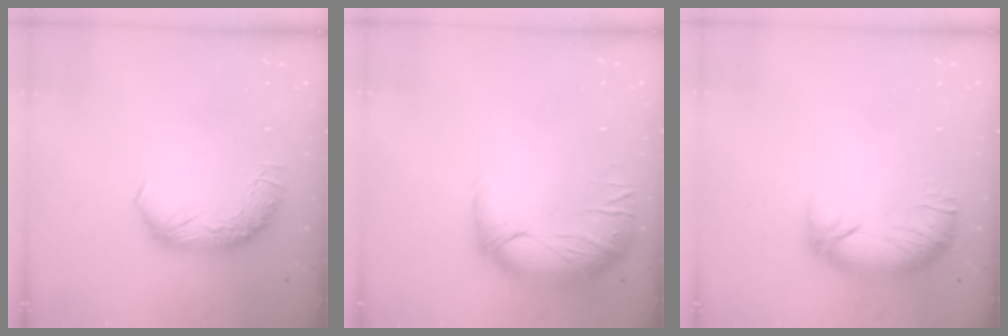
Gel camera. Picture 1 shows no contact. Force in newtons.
{"total": 2.8, "press": 1.3, "slide": 2.4}
{"total": 4.4, "press": 3.8, "slide": 2.2}